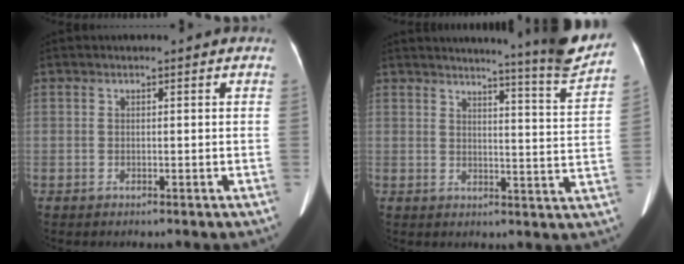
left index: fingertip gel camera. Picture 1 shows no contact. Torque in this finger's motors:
{"motor_torque": [-0.66, -1.27, 0.07, 0.08]}